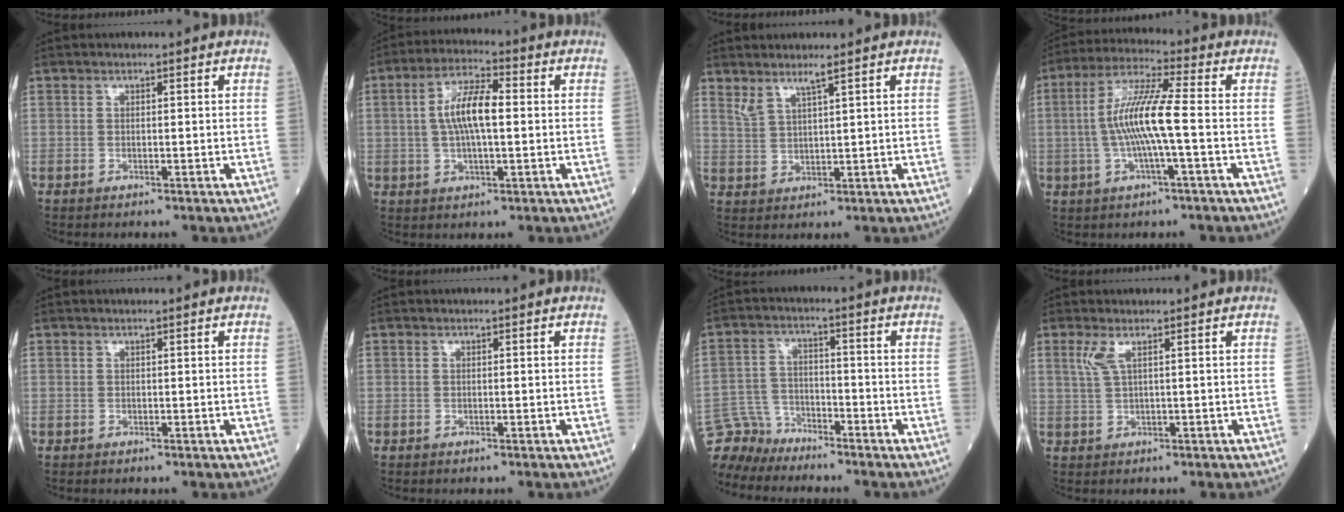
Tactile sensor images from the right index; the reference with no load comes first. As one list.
[{"total": 8.2, "force": [0.7, 2.2, 7.9], "torque": [-0.157, 0.014, 0.011]}, {"total": 3.2, "force": [2.6, -0.2, 1.9], "torque": [-0.045, -0.007, 0.056]}, {"total": 9.8, "force": [-1.0, 0.3, 9.8], "torque": [-0.194, 0.009, -0.025]}, {"total": 0.0}, {"total": 0.0}, {"total": 6.4, "force": [-6.1, 1.6, -1.1], "torque": [0.015, 0.007, -0.122]}, {"total": 2.4, "force": [1.2, 0.1, 2.1], "torque": [-0.059, 0.006, 0.030]}]